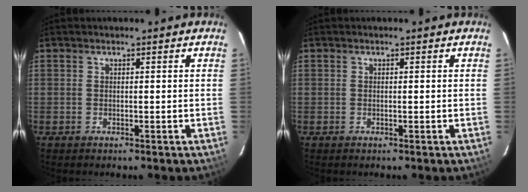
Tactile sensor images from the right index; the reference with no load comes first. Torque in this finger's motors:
{"motor_torque": [-0.13, -0.04, 0.02, 0.01]}